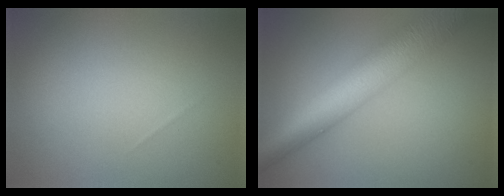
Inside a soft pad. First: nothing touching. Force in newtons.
{"total": 9.5, "press": 9.5, "slide": 0.3}